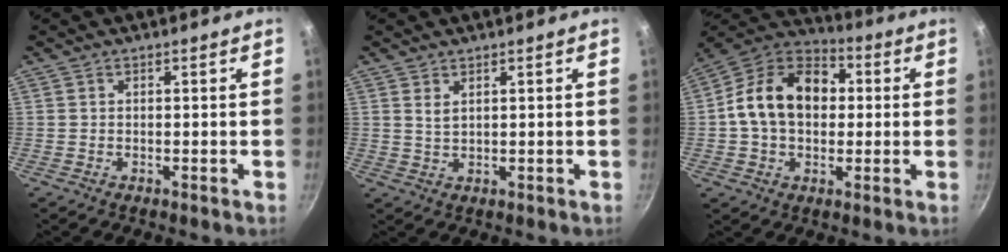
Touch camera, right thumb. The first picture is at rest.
{"total": 2.1, "force": [1.0, 1.1, 1.5], "torque": [-0.025, -0.008, 0.022]}
{"total": 17.2, "force": [1.4, 12.6, 11.6], "torque": [-0.167, 0.033, 0.005]}